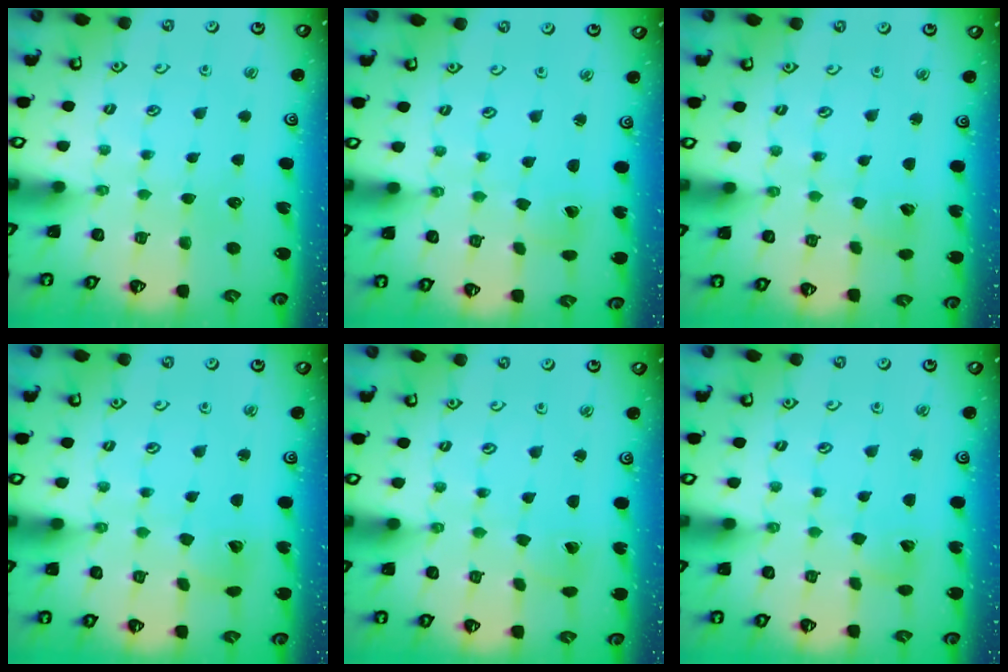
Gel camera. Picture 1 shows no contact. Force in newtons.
{"total": 1.5, "press": 1.5, "slide": 0.1}
{"total": 4.2, "press": 4.2, "slide": 0.7}
{"total": 4.0, "press": 4.0, "slide": 0.5}
{"total": 2.1, "press": 2.1, "slide": 0.1}
{"total": 3.0, "press": 3.0, "slide": 0.2}